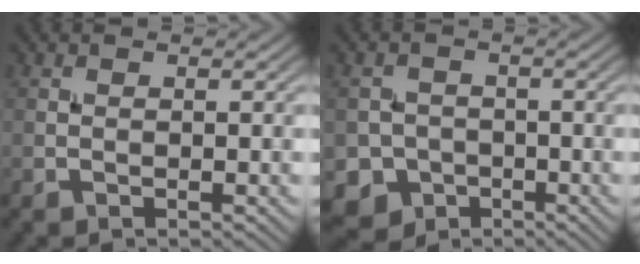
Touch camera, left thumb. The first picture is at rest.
{"total": 5.2, "force": [-2.3, 4.5, 1.0], "torque": [-0.017, -0.006, -0.054]}